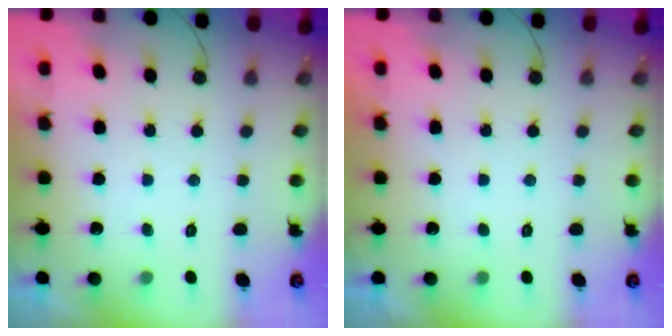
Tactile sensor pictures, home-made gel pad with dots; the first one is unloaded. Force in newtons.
{"total": 0.0}